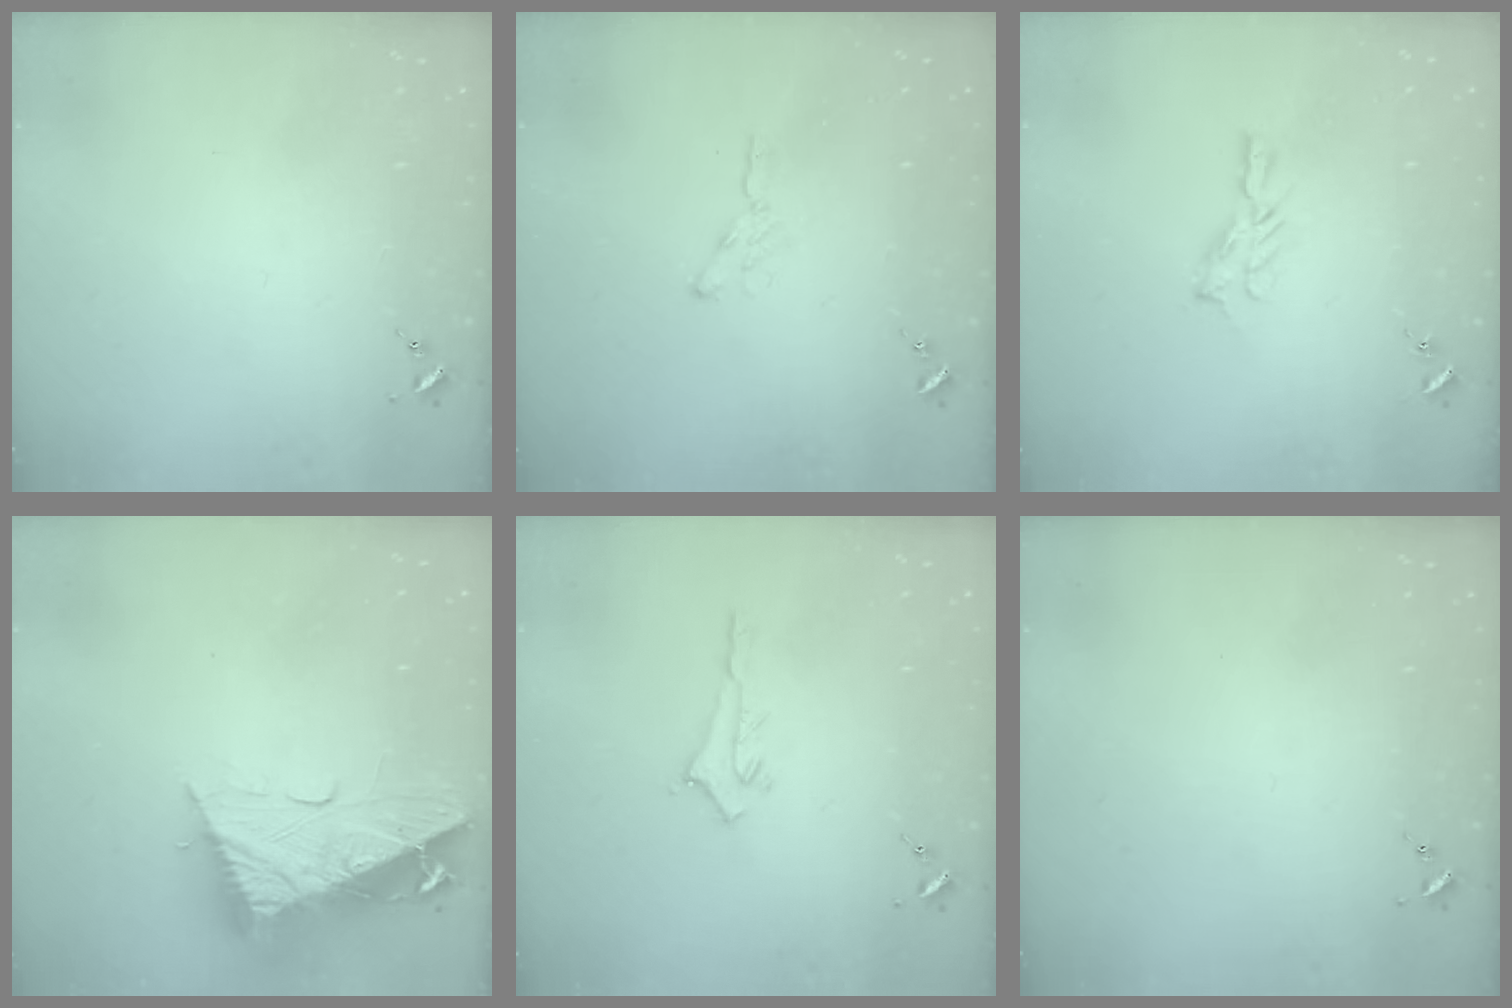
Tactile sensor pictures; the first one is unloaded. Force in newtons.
{"total": 4.3, "press": 4.2, "slide": 0.4}
{"total": 4.7, "press": 4.7, "slide": 0.5}
{"total": 16.6, "press": 16.5, "slide": 1.5}
{"total": 2.9, "press": 2.8, "slide": 0.4}
{"total": 0.0}